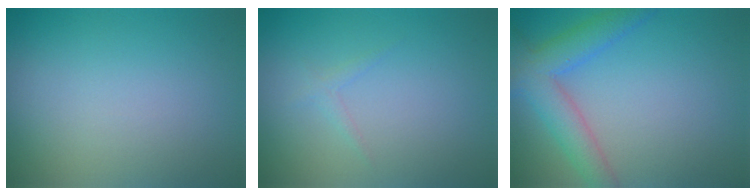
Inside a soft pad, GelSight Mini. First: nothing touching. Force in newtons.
{"total": 0.7, "press": 0.7, "slide": 0.0}
{"total": 5.1, "press": 5.1, "slide": 0.3}